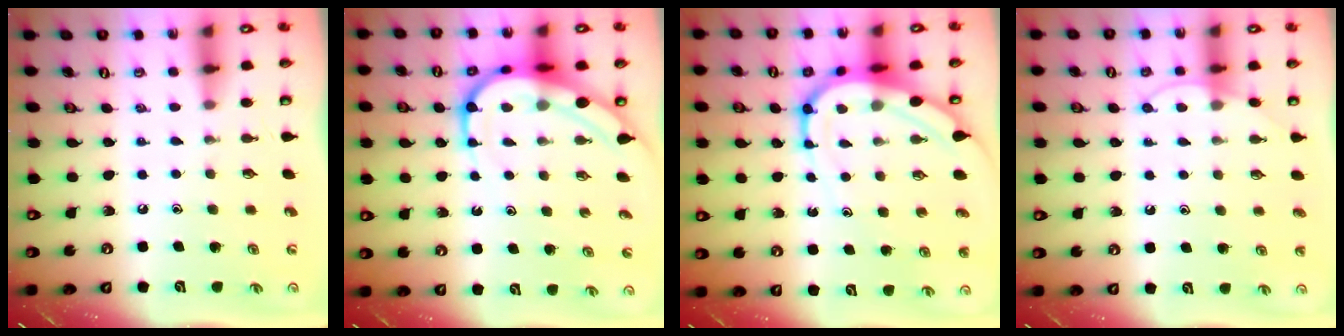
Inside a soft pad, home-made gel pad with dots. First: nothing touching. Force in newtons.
{"total": 10.6, "press": 10.6, "slide": 1.0}
{"total": 11.5, "press": 11.4, "slide": 1.3}
{"total": 5.6, "press": 5.6, "slide": 0.7}